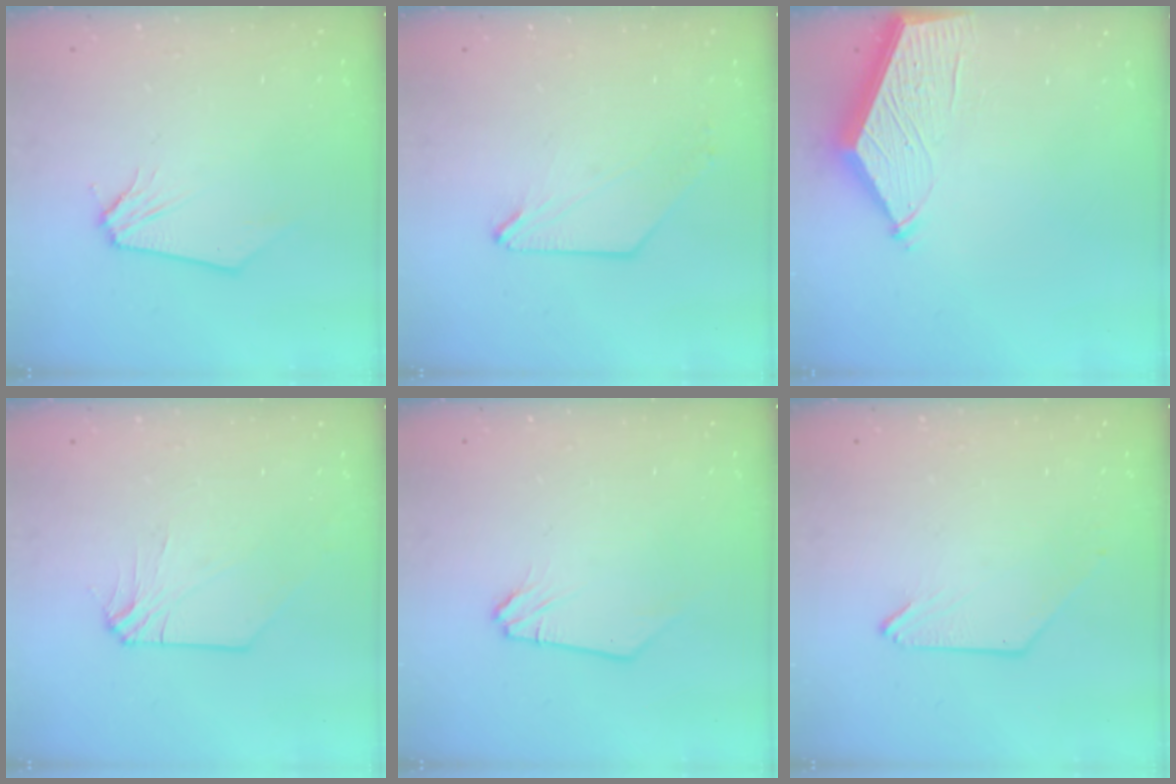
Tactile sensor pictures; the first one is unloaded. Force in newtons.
{"total": 0.5, "press": 0.5, "slide": 0.0}
{"total": 10.8, "press": 10.8, "slide": 0.3}
{"total": 0.0}
{"total": 0.0}
{"total": 0.0}